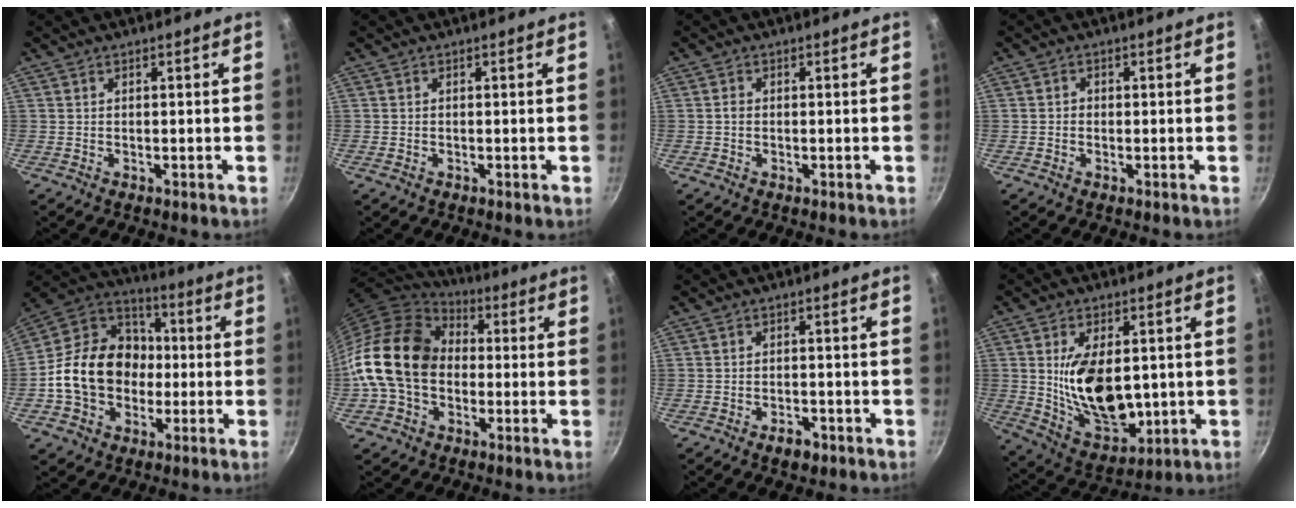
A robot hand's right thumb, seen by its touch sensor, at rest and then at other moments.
{"total": 0.6, "force": [-0.2, 0.5, 0.4], "torque": [-0.005, 0.001, -0.005]}
{"total": 1.2, "force": [-0.1, 1.0, 0.6], "torque": [-0.011, 0.006, -0.004]}
{"total": 1.2, "force": [-0.2, 1.1, 0.5], "torque": [-0.006, 0.004, -0.007]}
{"total": 19.8, "force": [-2.2, 15.9, 11.6], "torque": [-0.170, 0.050, -0.044]}
{"total": 18.5, "force": [-0.9, 14.1, 12.0], "torque": [-0.199, 0.043, -0.026]}
{"total": 3.3, "force": [-2.1, 1.8, 1.9], "torque": [-0.024, 0.017, -0.029]}
{"total": 16.3, "force": [0.7, 9.8, 13.0], "torque": [-0.193, -0.024, 0.031]}